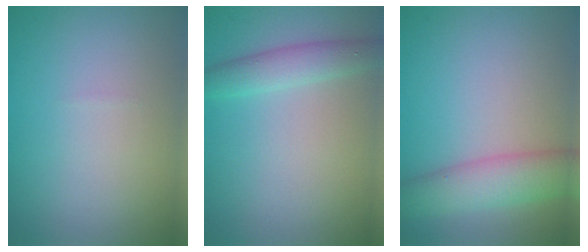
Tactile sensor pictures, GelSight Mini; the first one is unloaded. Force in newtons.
{"total": 2.6, "press": 2.6, "slide": 0.1}
{"total": 5.1, "press": 5.1, "slide": 0.2}